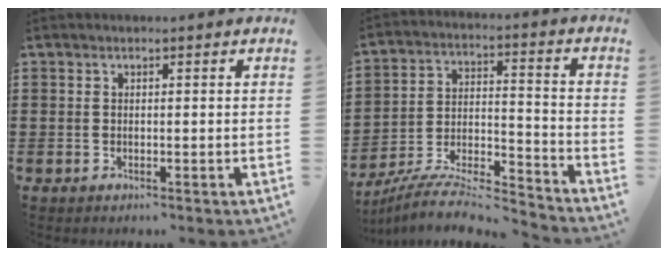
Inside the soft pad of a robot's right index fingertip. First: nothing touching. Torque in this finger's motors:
{"motor_torque": [-1.20, -0.86, -0.74, -0.08]}